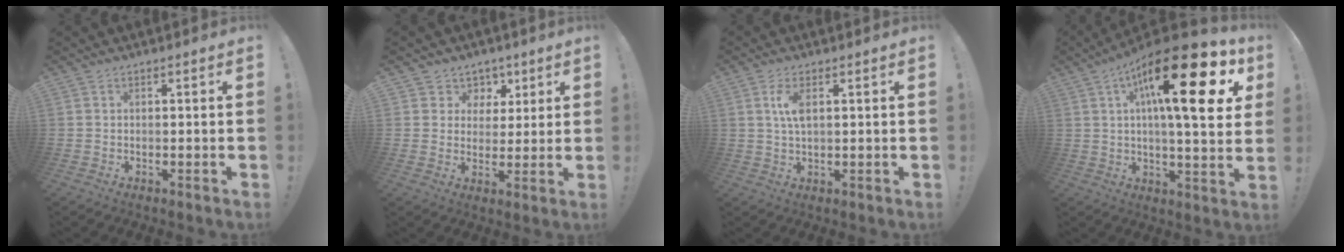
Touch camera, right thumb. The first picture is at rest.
{"total": 6.5, "force": [2.2, 6.1, 0.7], "torque": [-0.010, -0.019, 0.047]}
{"total": 4.9, "force": [1.4, 2.0, 4.2], "torque": [-0.071, 0.000, 0.021]}
{"total": 25.2, "force": [9.3, 7.0, 22.3], "torque": [-0.343, -0.047, 0.143]}